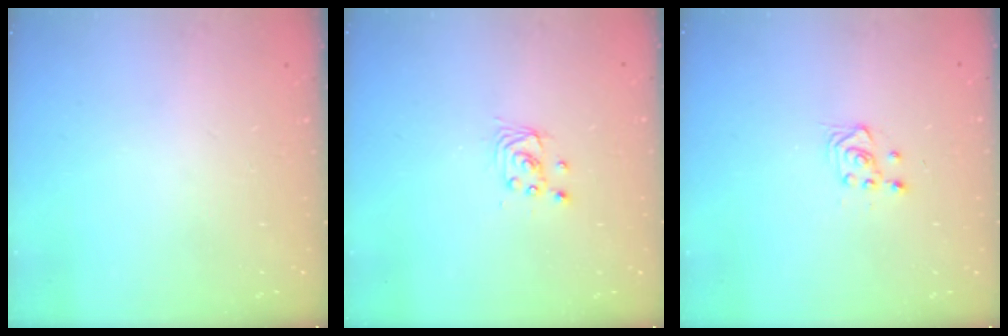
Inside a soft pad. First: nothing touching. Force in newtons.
{"total": 2.8, "press": 2.8, "slide": 0.1}
{"total": 3.0, "press": 2.8, "slide": 1.0}